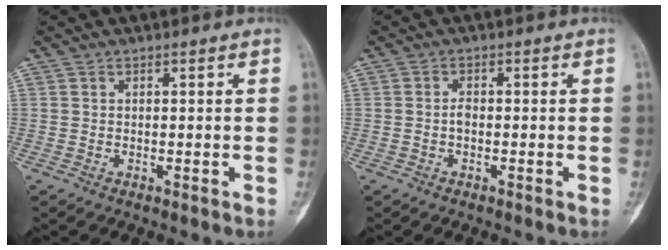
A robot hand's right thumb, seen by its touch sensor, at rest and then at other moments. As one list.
[{"total": 1.4, "force": [-0.3, 0.8, 1.1], "torque": [-0.019, 0.003, -0.006]}]